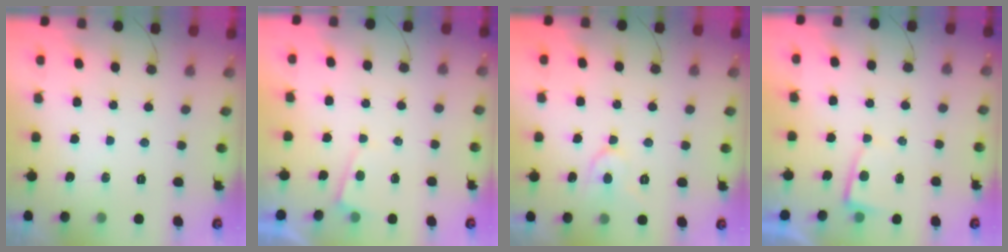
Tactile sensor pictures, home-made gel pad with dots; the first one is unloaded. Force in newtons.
{"total": 1.2, "press": 1.2, "slide": 0.1}
{"total": 7.0, "press": 6.9, "slide": 0.8}
{"total": 2.2, "press": 2.2, "slide": 0.4}